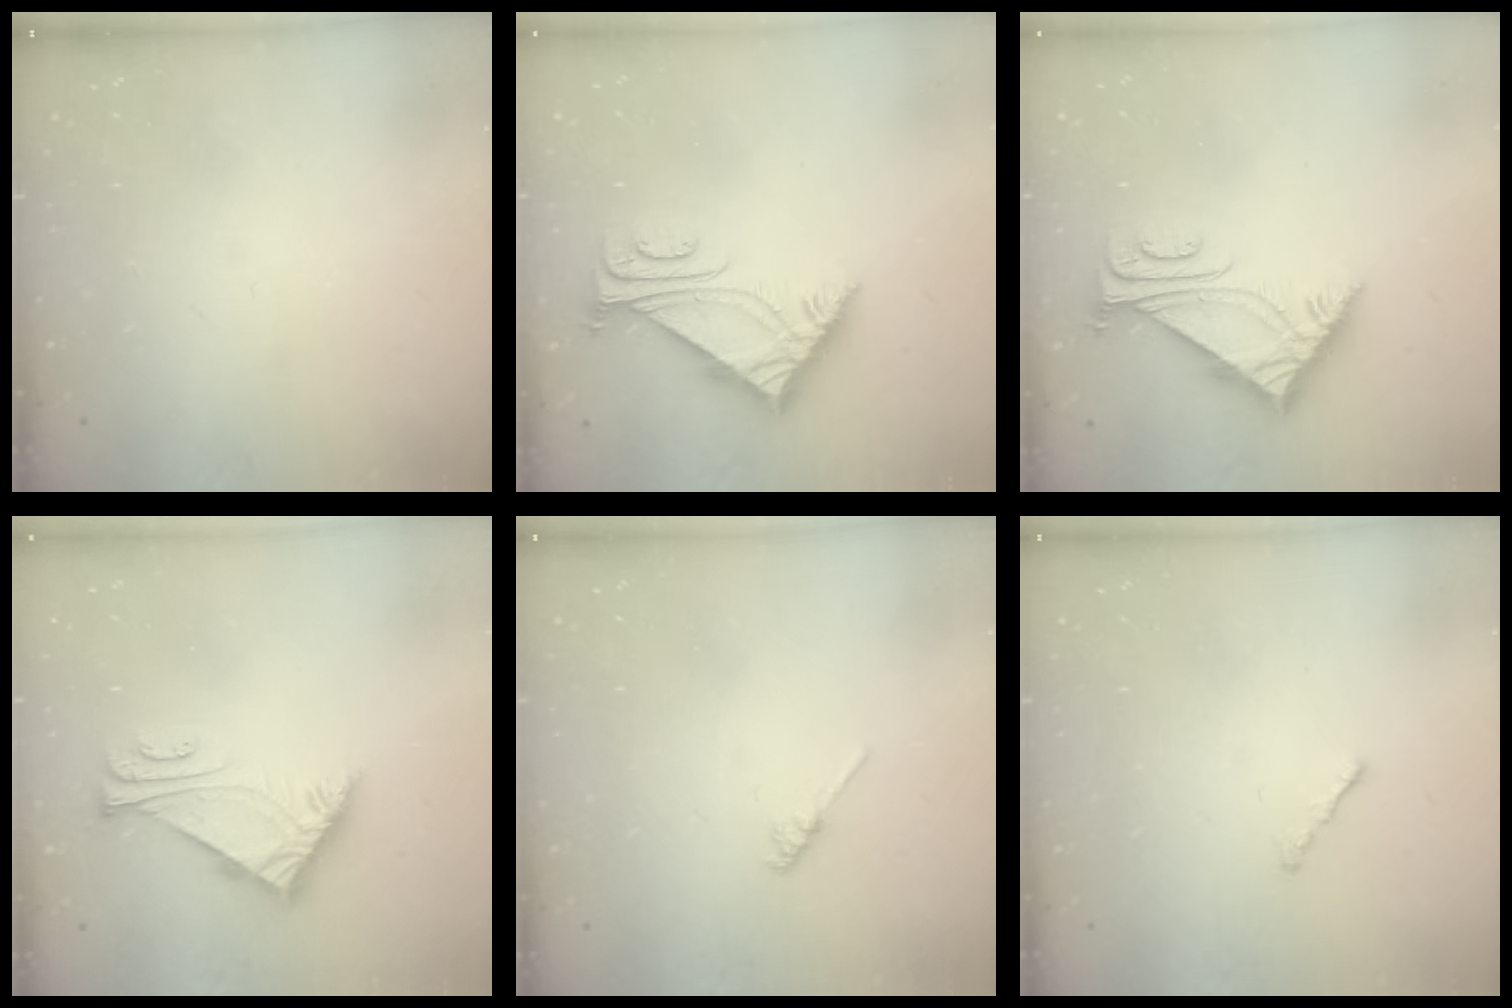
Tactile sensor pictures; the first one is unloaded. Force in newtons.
{"total": 5.5, "press": 5.4, "slide": 0.9}
{"total": 5.5, "press": 5.4, "slide": 0.9}
{"total": 6.2, "press": 6.1, "slide": 1.0}
{"total": 1.8, "press": 1.7, "slide": 0.4}
{"total": 0.6, "press": 0.5, "slide": 0.4}